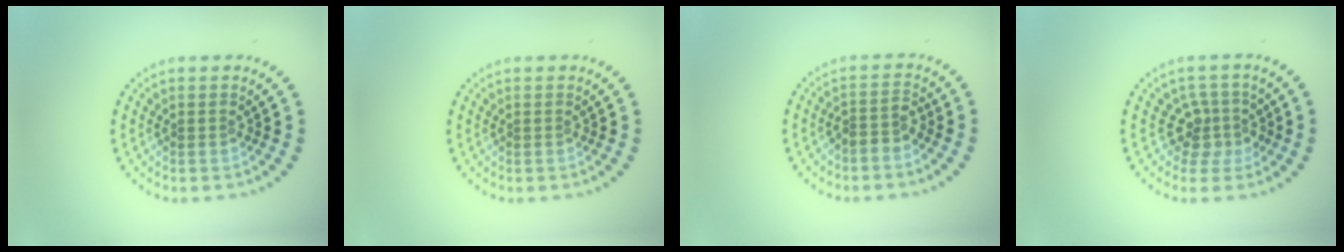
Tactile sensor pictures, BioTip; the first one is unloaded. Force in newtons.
{"total": 0.0}
{"total": 1.8, "press": 1.3, "slide": 1.2}
{"total": 2.7, "press": 2.0, "slide": 1.7}